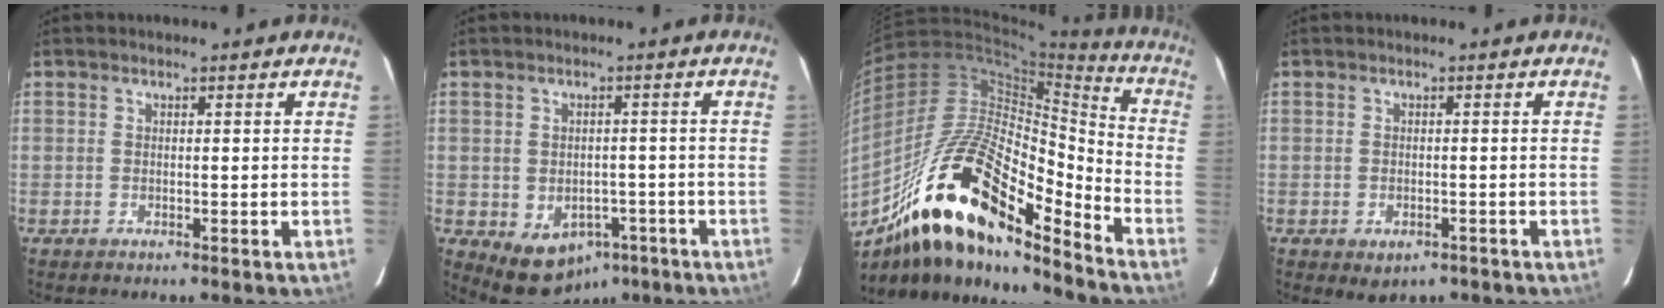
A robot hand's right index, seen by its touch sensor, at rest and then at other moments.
{"total": 8.2, "force": [-4.1, 5.9, 4.1], "torque": [-0.060, 0.011, -0.046]}
{"total": 23.3, "force": [-14.3, 6.6, 17.1], "torque": [-0.312, 0.010, -0.246]}
{"total": 3.4, "force": [-2.1, 2.2, 1.5], "torque": [-0.016, 0.000, -0.018]}